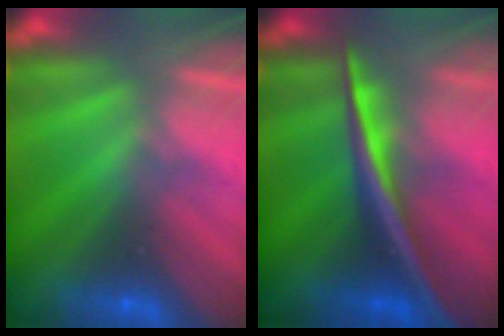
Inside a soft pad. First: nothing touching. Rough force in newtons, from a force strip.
{"total": 2.6}